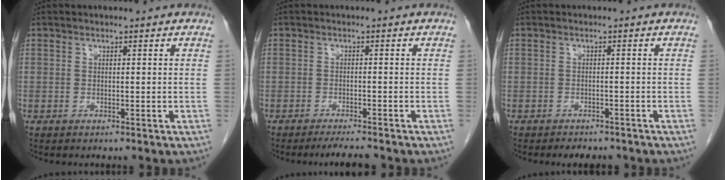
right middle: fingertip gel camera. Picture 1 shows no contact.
{"total": 3.7, "force": [-3.3, -0.1, 1.6], "torque": [-0.024, -0.011, -0.052]}
{"total": 3.9, "force": [-3.4, 1.4, 1.2], "torque": [-0.019, -0.003, -0.041]}